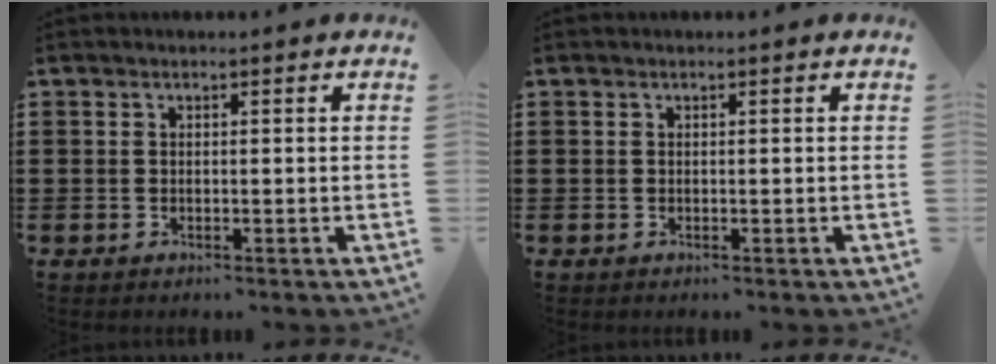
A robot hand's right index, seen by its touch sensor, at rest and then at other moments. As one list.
[{"total": 0.0}]